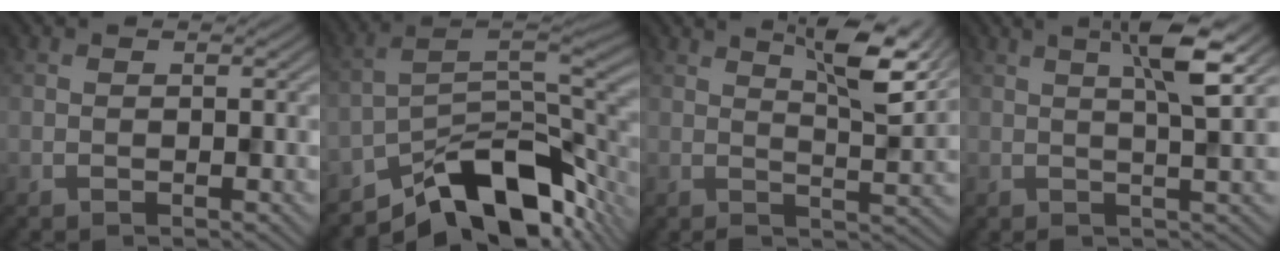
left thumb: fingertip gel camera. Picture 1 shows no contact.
{"total": 13.4, "force": [-8.9, 5.0, 8.6], "torque": [-0.129, -0.006, -0.159]}
{"total": 7.5, "force": [4.4, 1.3, 5.9], "torque": [-0.090, 0.000, 0.071]}
{"total": 5.5, "force": [2.1, 0.4, 5.0], "torque": [-0.088, 0.011, 0.037]}